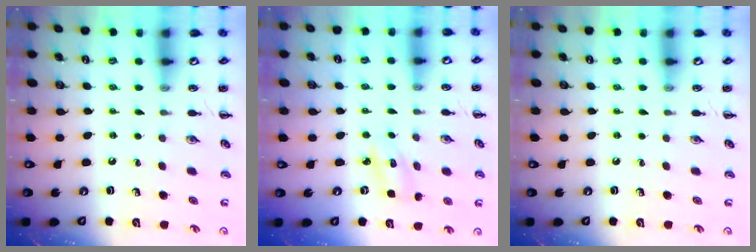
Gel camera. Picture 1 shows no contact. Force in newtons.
{"total": 4.0, "press": 3.8, "slide": 1.1}
{"total": 0.0}